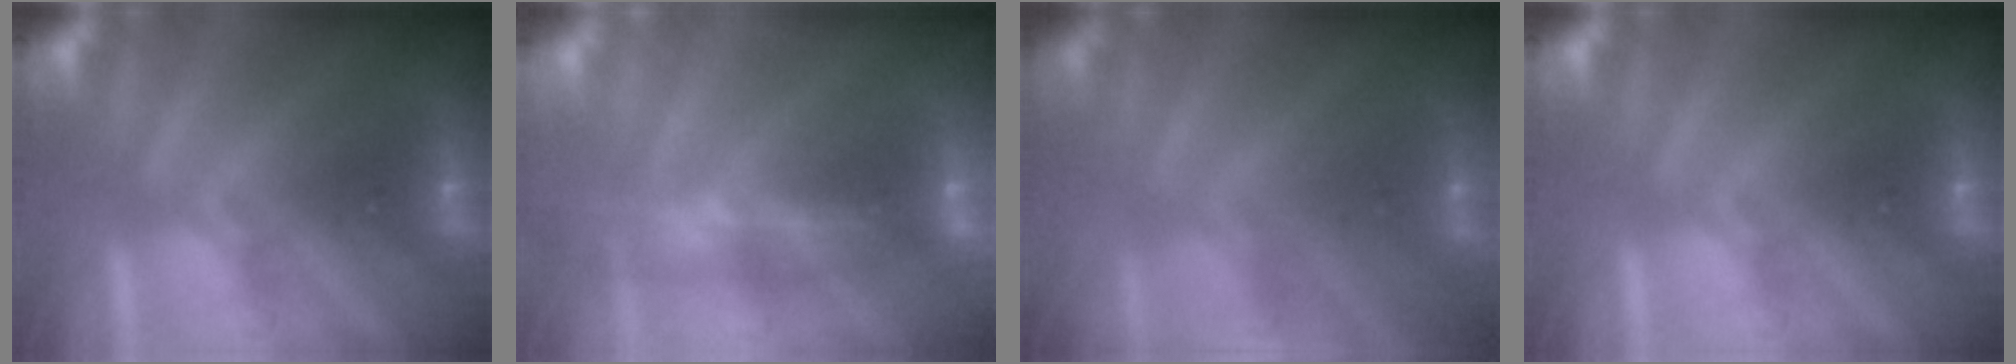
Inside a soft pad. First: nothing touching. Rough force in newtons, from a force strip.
{"total": 7.6}
{"total": 1.5}
{"total": 0.0}